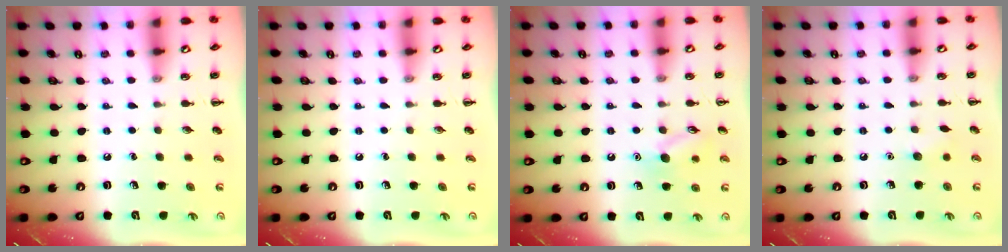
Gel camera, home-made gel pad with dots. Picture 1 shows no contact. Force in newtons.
{"total": 0.0}
{"total": 9.6, "press": 9.5, "slide": 1.4}
{"total": 4.6, "press": 4.4, "slide": 1.3}